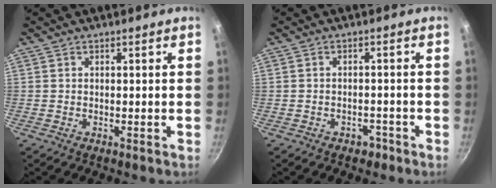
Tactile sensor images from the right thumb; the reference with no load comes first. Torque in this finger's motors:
{"motor_torque": [-0.27, 0.00, -0.29, 0.08, -0.02]}